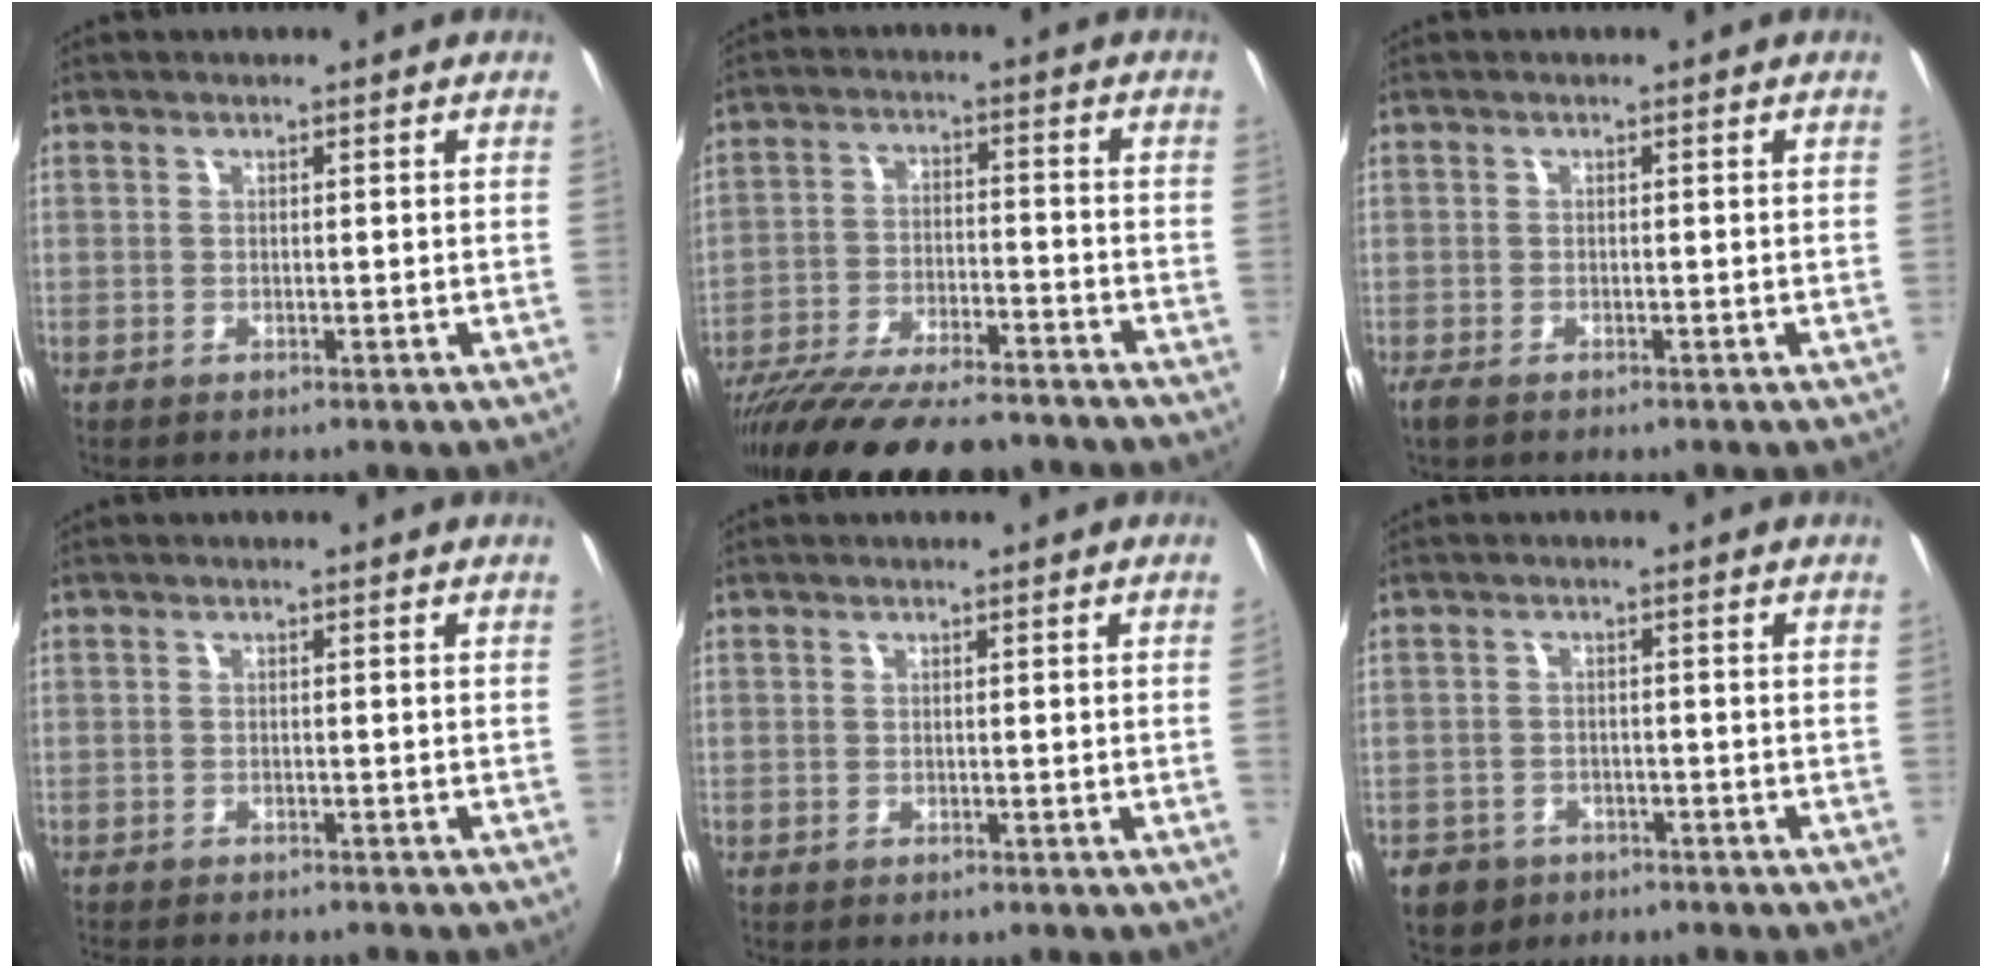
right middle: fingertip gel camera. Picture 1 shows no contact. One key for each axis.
{"total": 21.1, "fx": -18.1, "fy": 4.2, "fz": 10.0, "tx": -0.194, "ty": -0.043, "tz": -0.283}
{"total": 1.9, "fx": -1.4, "fy": 0.7, "fz": 1.1, "tx": -0.023, "ty": -0.007, "tz": -0.026}
{"total": 5.2, "fx": -4.7, "fy": 0.9, "fz": 1.8, "tx": -0.047, "ty": -0.015, "tz": -0.074}
{"total": 0.9, "fx": -0.1, "fy": -0.6, "fz": 0.7, "tx": -0.003, "ty": -0.008, "tz": -0.002}
{"total": 6.3, "fx": -3.6, "fy": 4.8, "fz": 1.8, "tx": -0.058, "ty": 0.001, "tz": -0.052}